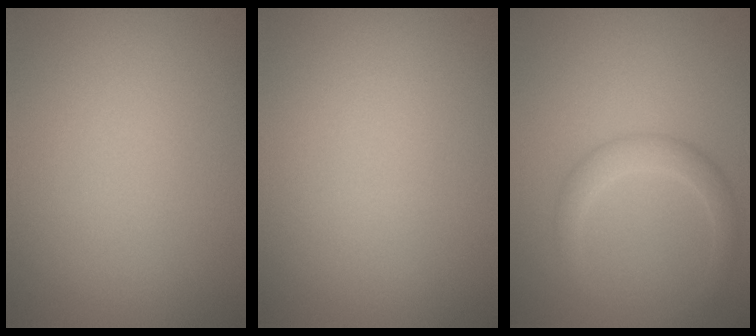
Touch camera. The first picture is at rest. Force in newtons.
{"total": 0.0}
{"total": 2.2, "press": 2.2, "slide": 0.0}